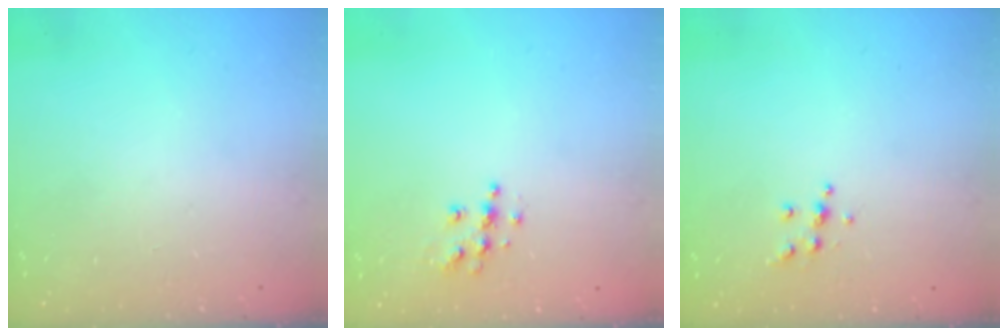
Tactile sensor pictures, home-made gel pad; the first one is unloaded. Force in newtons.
{"total": 6.4, "press": 6.4, "slide": 0.2}
{"total": 5.2, "press": 5.2, "slide": 0.6}